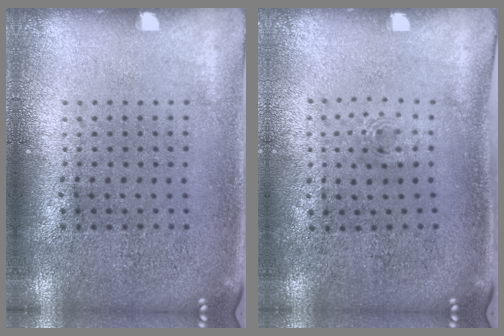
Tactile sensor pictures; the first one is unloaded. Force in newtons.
{"total": 0.6, "press": 0.3, "slide": 0.5}